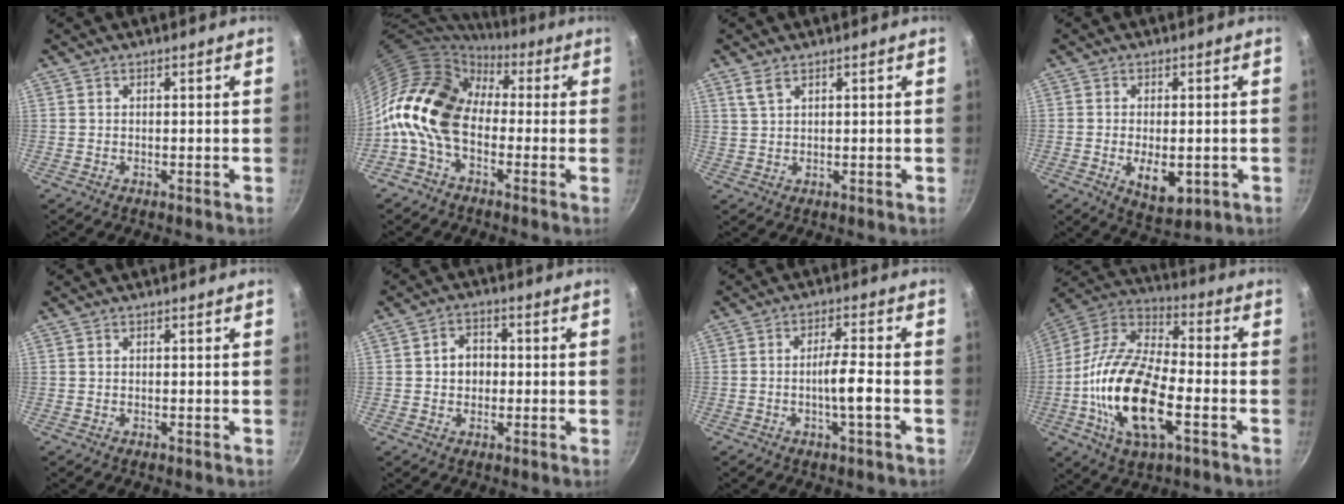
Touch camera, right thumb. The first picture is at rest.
{"total": 15.6, "force": [0.1, 10.6, 11.4], "torque": [-0.189, 0.034, -0.022]}
{"total": 2.6, "force": [1.7, 1.2, 1.6], "torque": [-0.029, -0.005, 0.036]}
{"total": 7.5, "force": [-1.6, 3.9, 6.1], "torque": [-0.082, -0.005, -0.012]}
{"total": 0.0}
{"total": 5.1, "force": [0.1, 4.2, 2.9], "torque": [-0.019, 0.009, -0.003]}
{"total": 5.7, "force": [-1.9, 0.8, 5.3], "torque": [-0.093, 0.021, -0.034]}
{"total": 21.6, "force": [-5.6, 9.8, 18.4], "torque": [-0.353, 0.030, -0.122]}